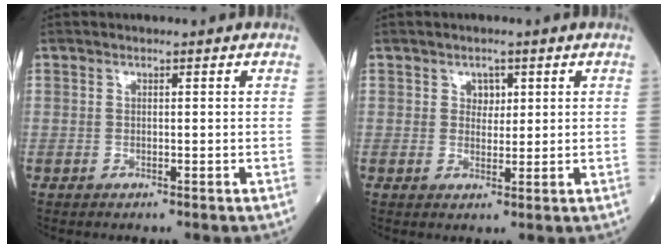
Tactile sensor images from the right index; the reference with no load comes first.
{"total": 2.1, "force": [0.9, 1.5, 1.1], "torque": [-0.009, -0.001, 0.012]}